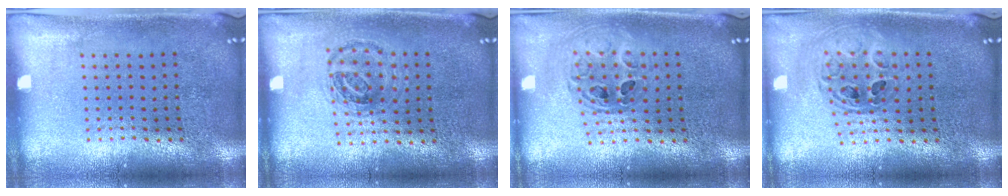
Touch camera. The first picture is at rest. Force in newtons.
{"total": 0.9, "press": 0.9, "slide": 0.2}
{"total": 0.7, "press": 0.7, "slide": 0.1}
{"total": 0.8, "press": 0.7, "slide": 0.2}